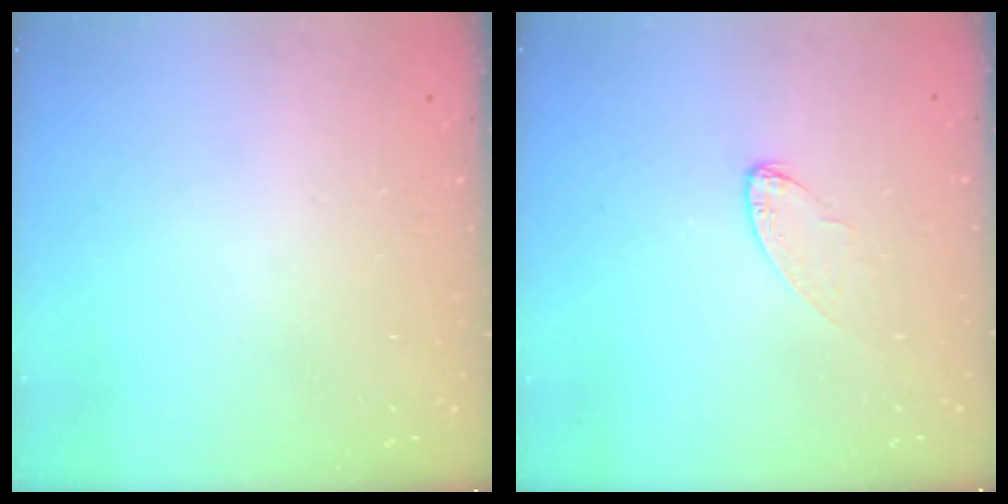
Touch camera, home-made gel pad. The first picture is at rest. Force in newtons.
{"total": 5.7, "press": 5.7, "slide": 0.4}